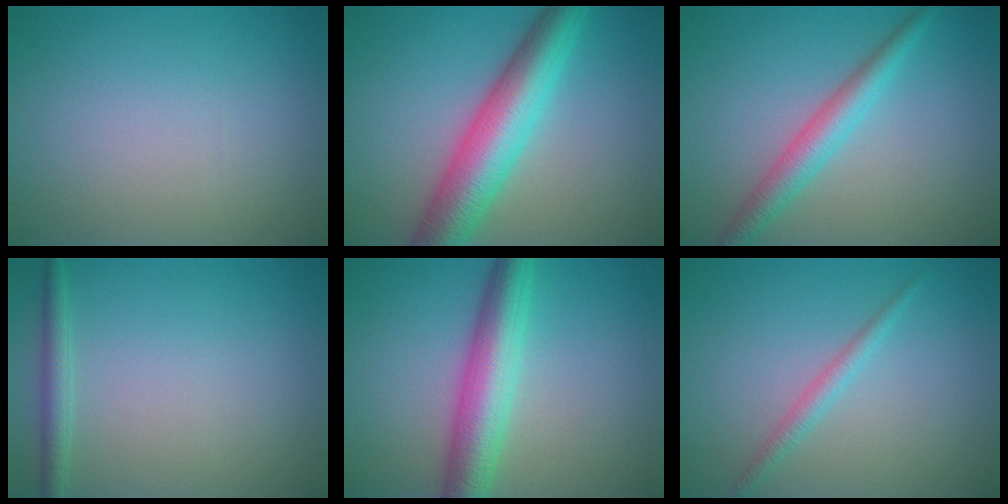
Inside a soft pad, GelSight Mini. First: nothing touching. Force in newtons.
{"total": 8.0, "press": 8.0, "slide": 0.0}
{"total": 3.5, "press": 3.5, "slide": 0.1}
{"total": 1.7, "press": 1.7, "slide": 0.1}
{"total": 6.3, "press": 6.3, "slide": 0.0}
{"total": 1.6, "press": 1.6, "slide": 0.1}